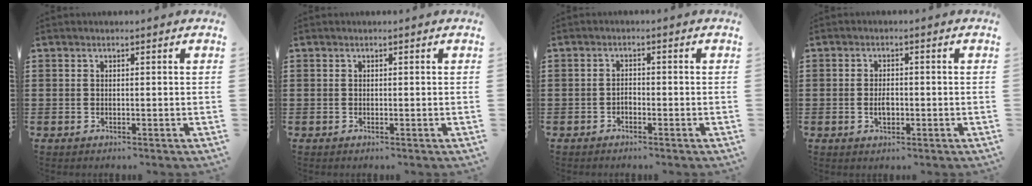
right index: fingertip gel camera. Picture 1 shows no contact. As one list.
[{"total": 0.0}, {"total": 1.1, "force": [-0.8, 0.6, 0.5], "torque": [-0.012, 0.000, -0.017]}, {"total": 2.5, "force": [-0.4, 1.3, 2.0], "torque": [-0.038, 0.003, -0.007]}]